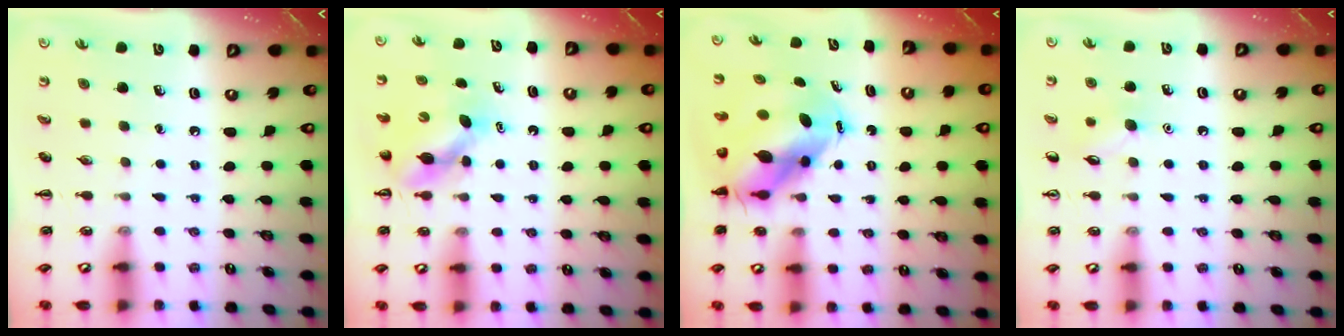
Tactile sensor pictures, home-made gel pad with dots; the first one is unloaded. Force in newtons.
{"total": 5.2, "press": 5.2, "slide": 0.3}
{"total": 7.2, "press": 7.0, "slide": 1.7}
{"total": 7.0, "press": 6.7, "slide": 2.2}